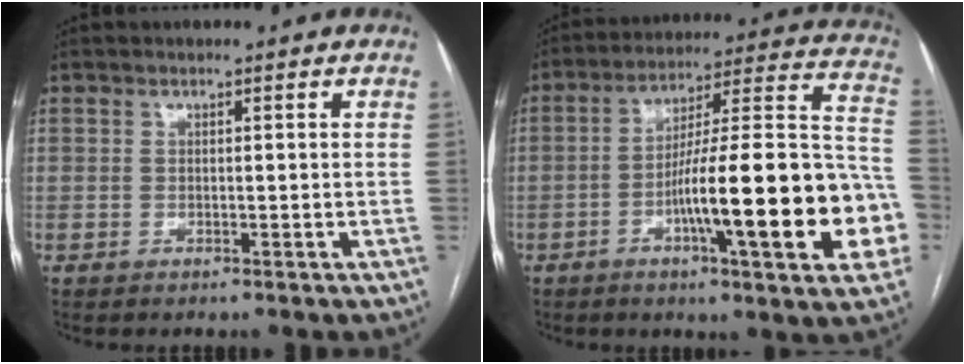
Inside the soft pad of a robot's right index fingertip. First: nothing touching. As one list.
[{"total": 23.7, "force": [-6.9, 2.8, 22.5], "torque": [-0.268, 0.019, -0.098]}]